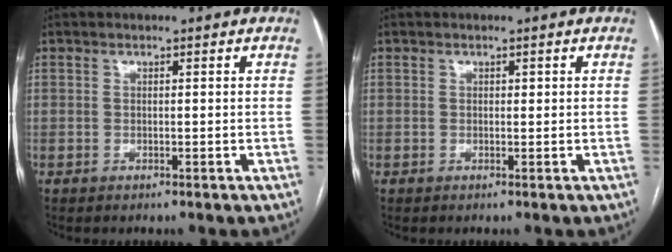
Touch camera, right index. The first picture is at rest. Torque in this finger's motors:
{"motor_torque": [0.18, 0.06, -0.01, 0.01]}